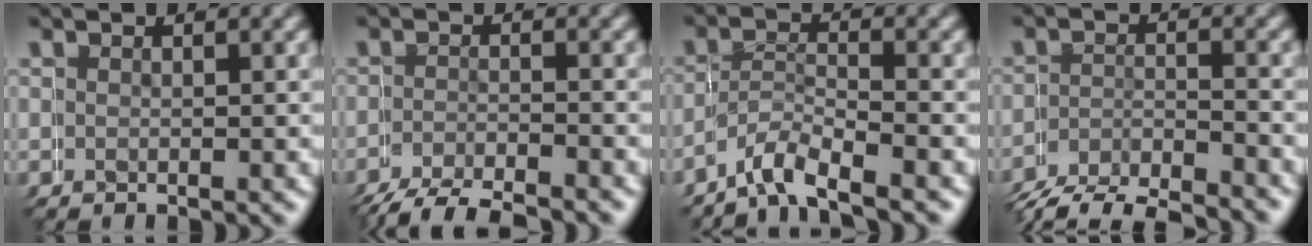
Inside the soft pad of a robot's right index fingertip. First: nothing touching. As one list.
[{"total": 5.1, "force": [-4.6, 1.9, 0.9], "torque": [-0.022, -0.014, -0.066]}, {"total": 3.4, "force": [-3.0, 1.5, -0.2], "torque": [-0.005, -0.003, -0.055]}, {"total": 3.7, "force": [-3.1, 2.0, -0.2], "torque": [-0.011, -0.008, -0.058]}]